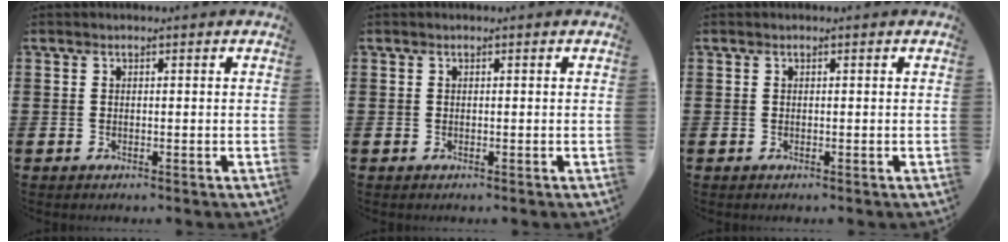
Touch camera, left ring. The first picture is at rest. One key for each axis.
{"total": 0.0}
{"total": 0.0}